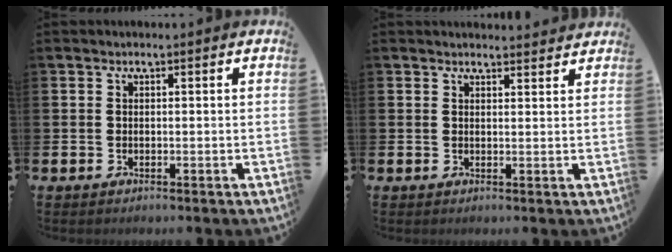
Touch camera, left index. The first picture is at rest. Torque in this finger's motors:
{"motor_torque": [0.44, -0.58, 0.16, 0.00]}